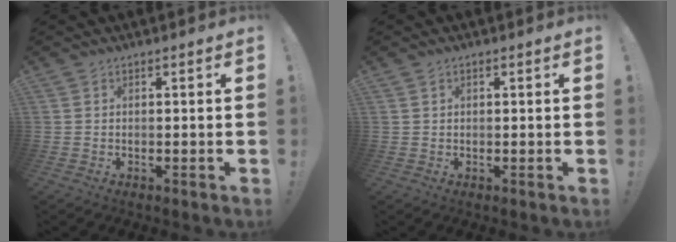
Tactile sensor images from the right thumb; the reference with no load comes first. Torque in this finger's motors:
{"motor_torque": [-0.30, -0.09, -0.32, -0.01, 0.07]}